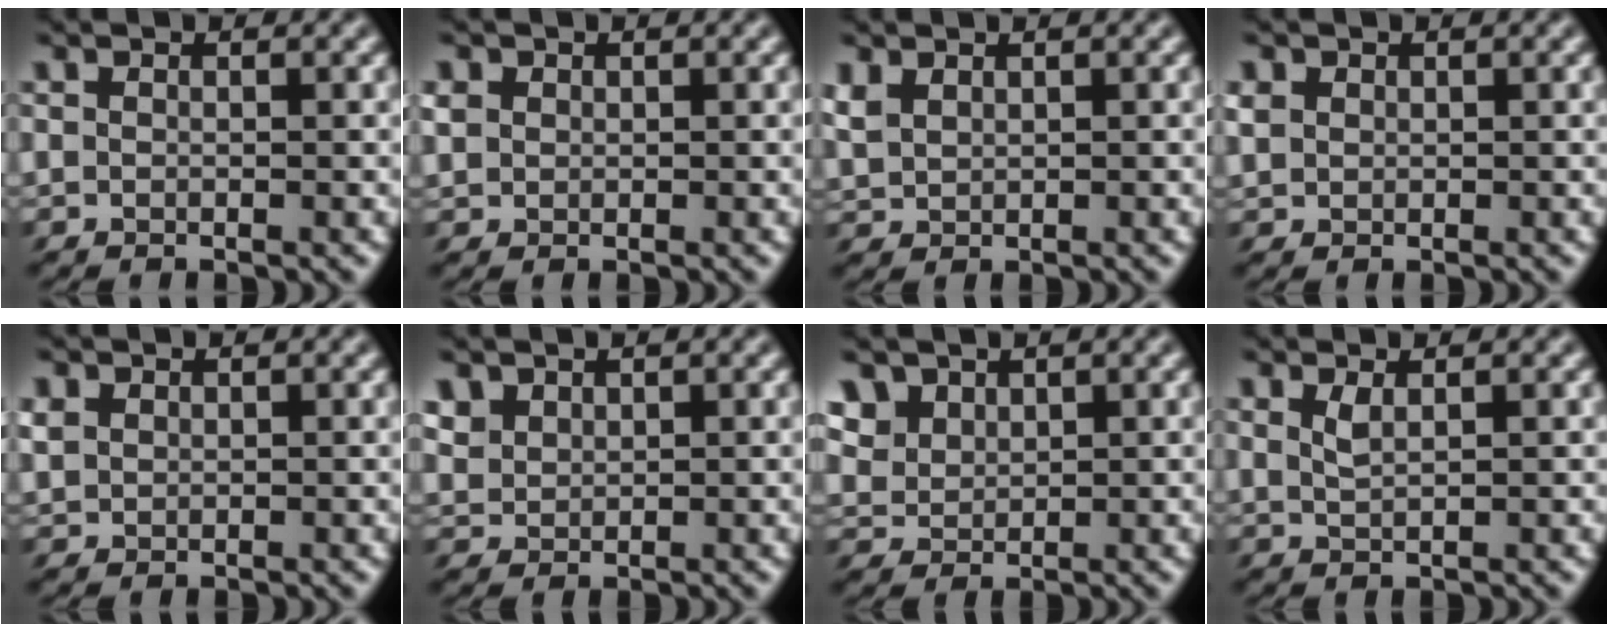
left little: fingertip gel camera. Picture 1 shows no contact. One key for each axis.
{"total": 1.8, "fx": 0.2, "fy": 1.6, "fz": 0.8, "tx": -0.031, "ty": 0.005, "tz": 0.001}
{"total": 1.5, "fx": 0.5, "fy": 0.8, "fz": 1.1, "tx": -0.029, "ty": 0.002, "tz": 0.008}
{"total": 1.5, "fx": 0.2, "fy": 1.3, "fz": 0.7, "tx": -0.027, "ty": 0.003, "tz": 0.003}
{"total": 1.4, "fx": 0.2, "fy": 1.1, "fz": 0.8, "tx": -0.024, "ty": 0.003, "tz": 0.001}
{"total": 1.6, "fx": 0.9, "fy": 1.1, "fz": 0.8, "tx": -0.025, "ty": 0.003, "tz": 0.012}
{"total": 2.5, "fx": 1.5, "fy": 1.6, "fz": 1.4, "tx": -0.041, "ty": 0.015, "tz": 0.019}
{"total": 0.8, "fx": 0.4, "fy": -0.4, "fz": 0.6, "tx": -0.014, "ty": -0.001, "tz": 0.009}